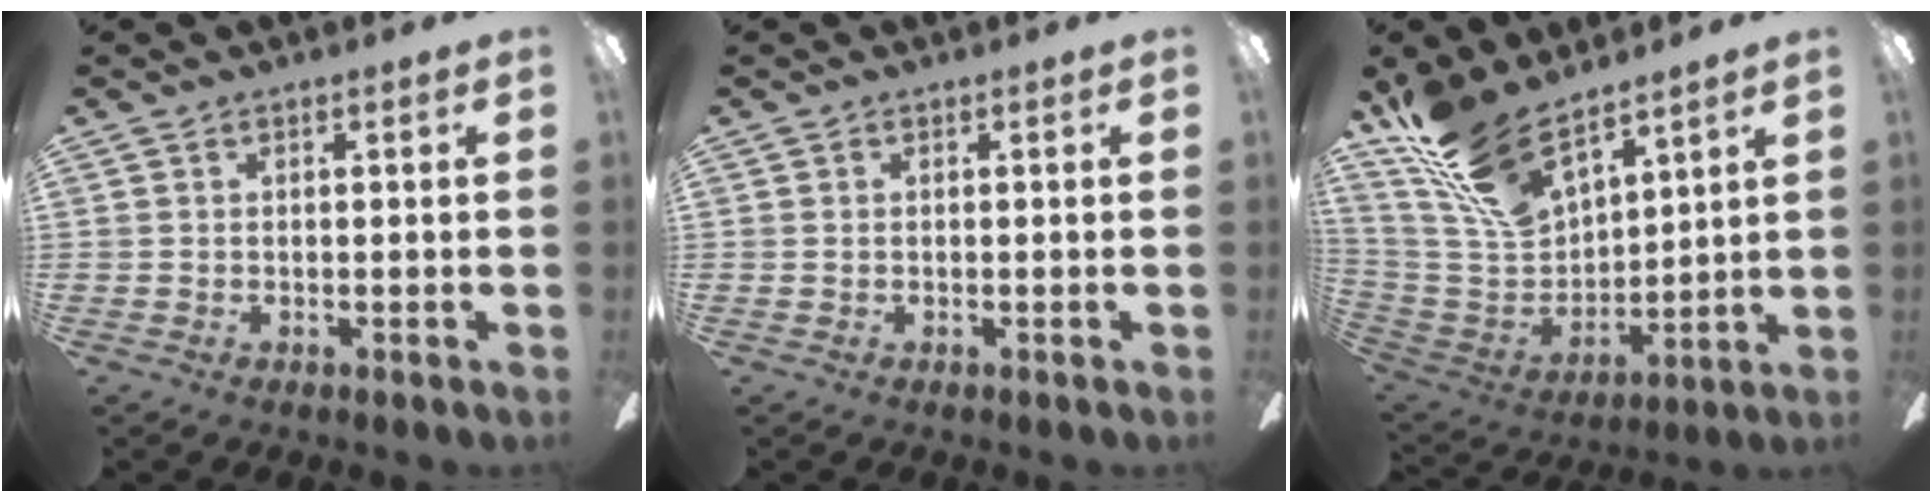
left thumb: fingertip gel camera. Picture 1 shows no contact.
{"total": 0.0}
{"total": 18.6, "force": [13.9, 7.6, 9.8], "torque": [-0.213, -0.078, 0.259]}